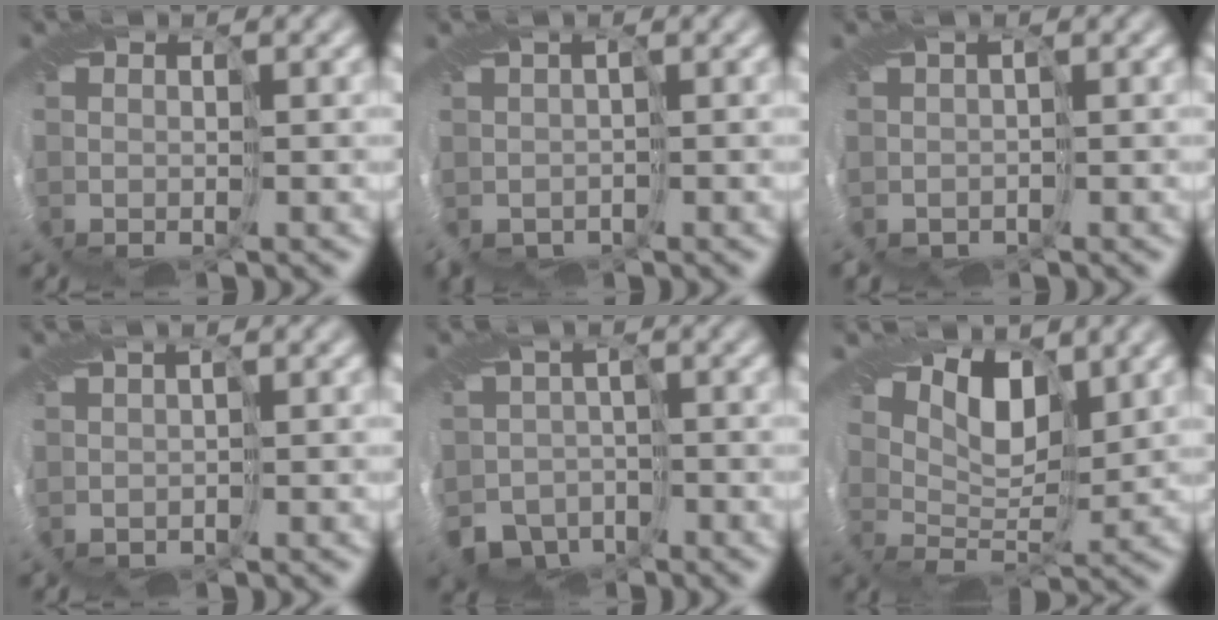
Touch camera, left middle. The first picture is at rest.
{"total": 1.7, "force": [0.0, 1.5, 0.8], "torque": [-0.020, 0.009, 0.012]}
{"total": 1.5, "force": [0.3, 1.2, 0.7], "torque": [-0.024, 0.015, 0.021]}
{"total": 1.1, "force": [0.6, 0.8, 0.5], "torque": [-0.017, 0.012, 0.016]}
{"total": 4.8, "force": [-3.0, 3.7, 0.8], "torque": [-0.006, 0.001, -0.061]}
{"total": 6.7, "force": [4.2, 3.4, 3.9], "torque": [-0.073, 0.009, 0.065]}